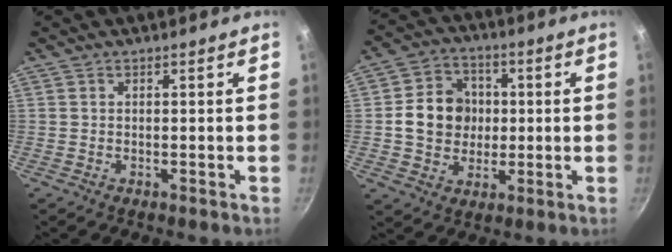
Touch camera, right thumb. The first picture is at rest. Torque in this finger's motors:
{"motor_torque": [1.16, 2.10, 0.99, -0.66, 0.10]}